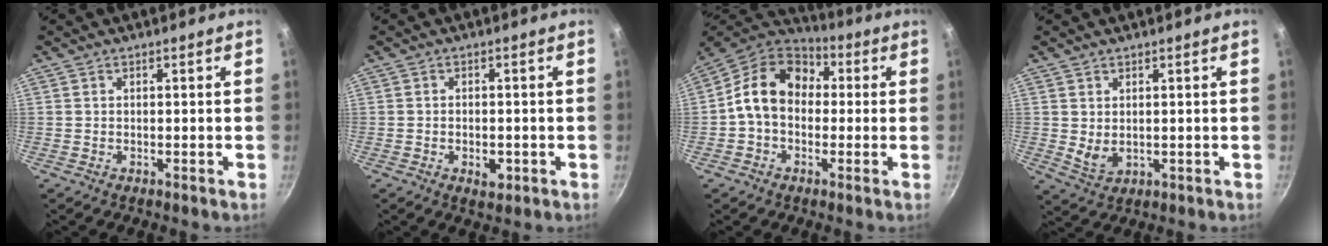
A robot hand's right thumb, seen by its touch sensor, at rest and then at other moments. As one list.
[{"total": 3.3, "force": [-1.1, 2.0, 2.4], "torque": [-0.032, 0.006, -0.014]}, {"total": 13.9, "force": [0.9, 10.7, 8.9], "torque": [-0.120, 0.033, -0.007]}, {"total": 3.4, "force": [0.9, 2.2, 2.5], "torque": [-0.043, -0.015, 0.025]}]